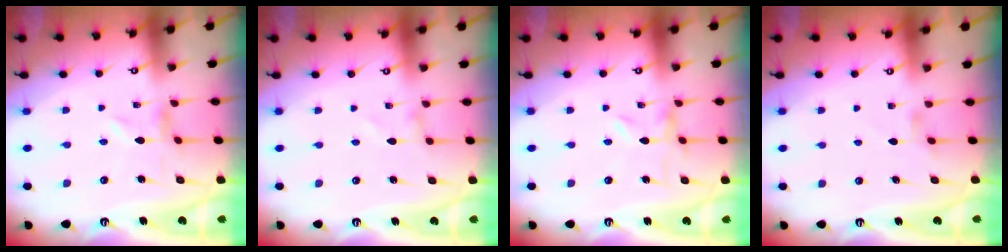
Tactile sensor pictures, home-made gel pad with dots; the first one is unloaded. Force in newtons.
{"total": 1.2, "press": 1.2, "slide": 0.0}
{"total": 0.0}
{"total": 1.6, "press": 1.6, "slide": 0.3}